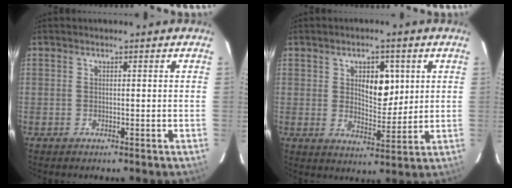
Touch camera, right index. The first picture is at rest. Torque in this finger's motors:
{"motor_torque": [0.43, -0.16, 0.18, 0.06]}